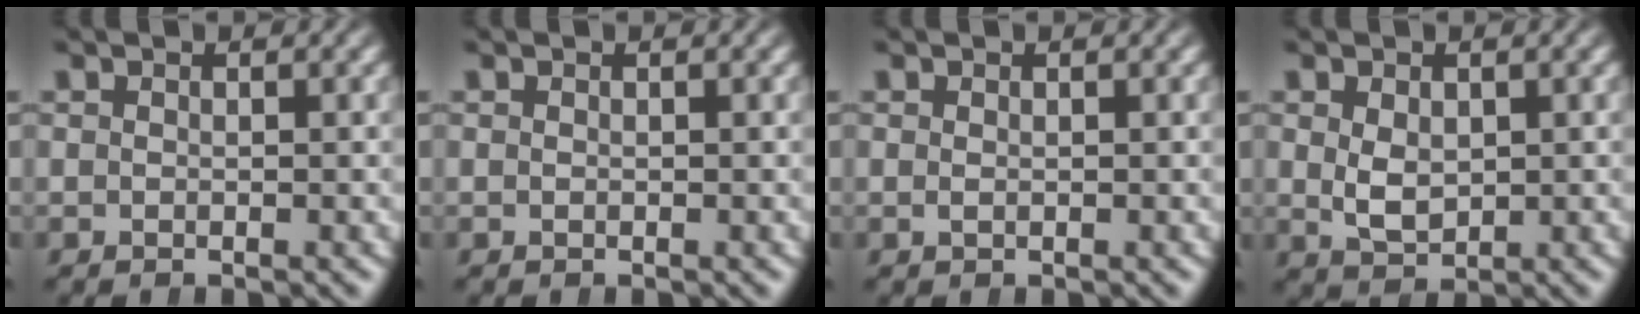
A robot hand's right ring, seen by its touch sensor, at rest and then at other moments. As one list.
[{"total": 0.0}, {"total": 0.0}, {"total": 2.3, "force": [0.1, 1.6, 1.7], "torque": [-0.042, -0.022, 0.021]}]